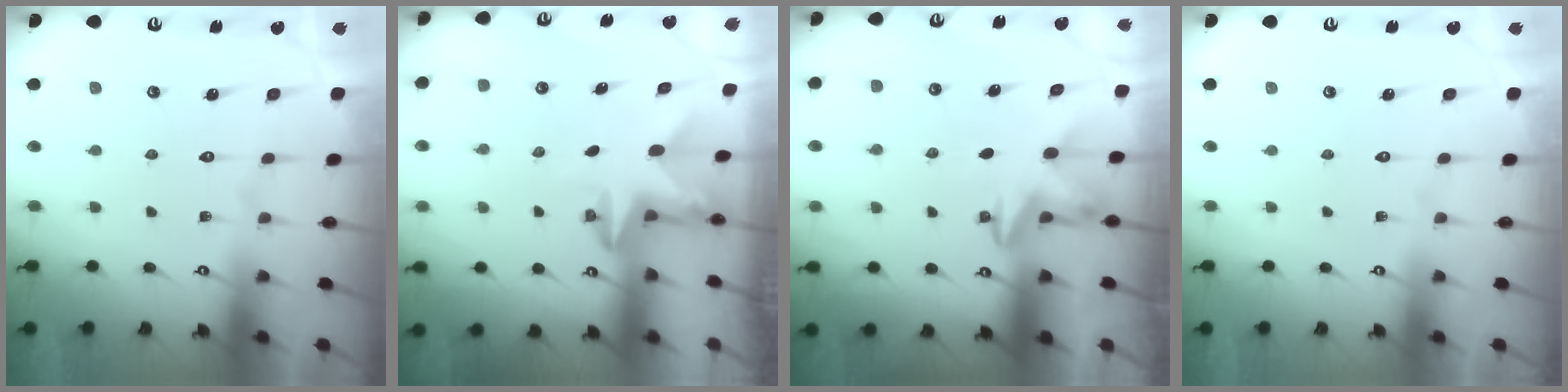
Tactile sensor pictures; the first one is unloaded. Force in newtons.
{"total": 2.6, "press": 2.5, "slide": 0.4}
{"total": 4.1, "press": 4.0, "slide": 0.5}
{"total": 0.0}